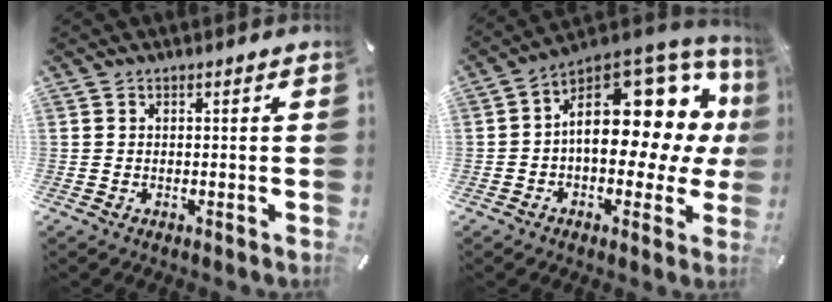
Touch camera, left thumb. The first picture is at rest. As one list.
[{"total": 19.7, "force": [4.8, 11.5, 15.2], "torque": [-0.194, -0.050, 0.086]}]